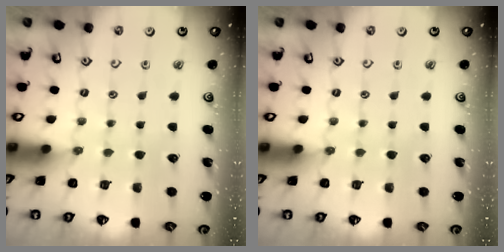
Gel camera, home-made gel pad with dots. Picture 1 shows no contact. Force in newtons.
{"total": 0.0}